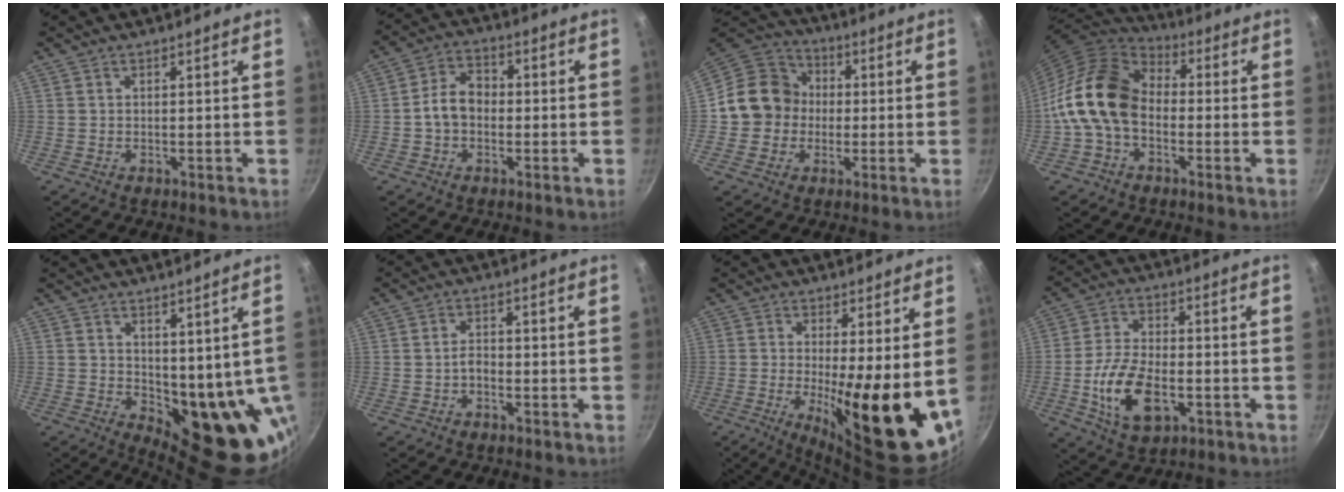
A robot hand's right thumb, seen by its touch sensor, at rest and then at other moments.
{"total": 6.9, "force": [-0.8, 5.2, 4.5], "torque": [-0.056, 0.025, -0.025]}
{"total": 12.7, "force": [-0.5, 11.8, 4.9], "torque": [-0.049, 0.033, -0.028]}
{"total": 15.5, "force": [-1.8, 11.0, 10.8], "torque": [-0.171, 0.041, -0.054]}
{"total": 14.3, "force": [0.7, 6.8, 12.5], "torque": [-0.125, -0.038, 0.029]}
{"total": 2.2, "force": [-0.8, 1.4, 1.5], "torque": [-0.017, 0.014, -0.015]}
{"total": 17.0, "force": [-0.3, 4.2, 16.5], "torque": [-0.216, -0.033, 0.003]}
{"total": 13.0, "force": [-3.5, 7.3, 10.1], "torque": [-0.184, 0.017, -0.062]}